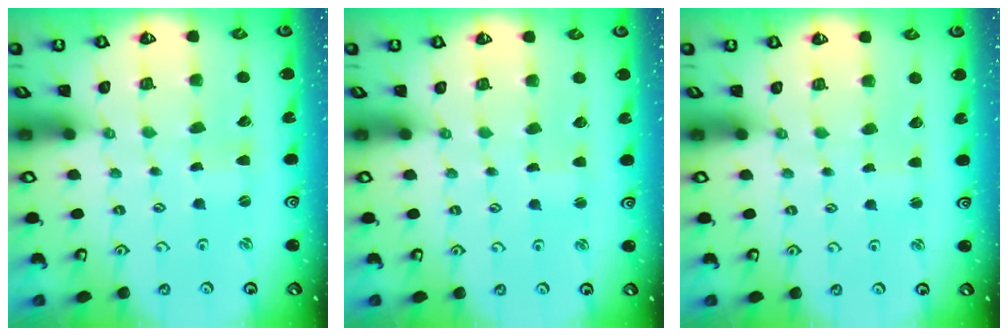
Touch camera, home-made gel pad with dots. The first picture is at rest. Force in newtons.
{"total": 1.6, "press": 1.6, "slide": 0.3}
{"total": 0.8, "press": 0.8, "slide": 0.2}